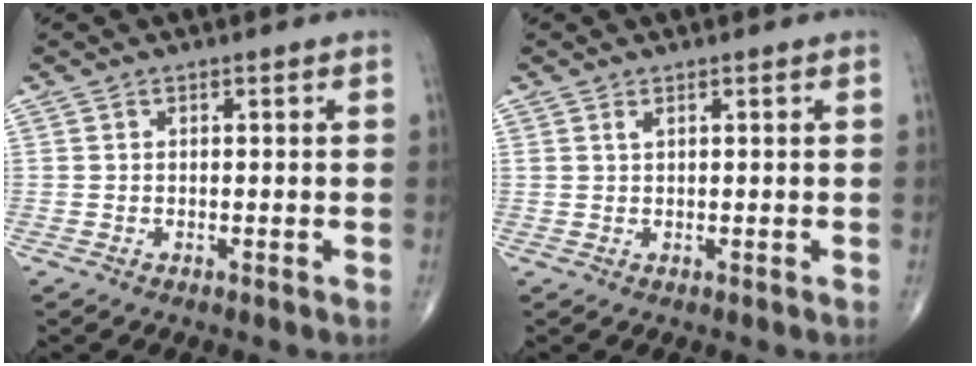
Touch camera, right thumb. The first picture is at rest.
{"total": 0.7, "force": [0.5, 0.2, 0.5], "torque": [-0.009, 0.002, 0.011]}